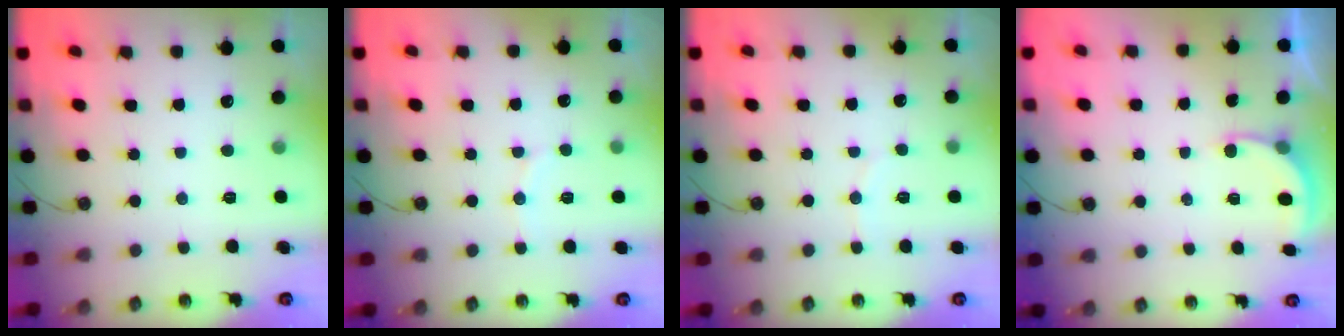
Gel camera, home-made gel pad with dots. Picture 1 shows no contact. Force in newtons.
{"total": 5.3, "press": 5.2, "slide": 1.2}
{"total": 4.8, "press": 4.7, "slide": 0.8}
{"total": 3.0, "press": 3.0, "slide": 0.3}